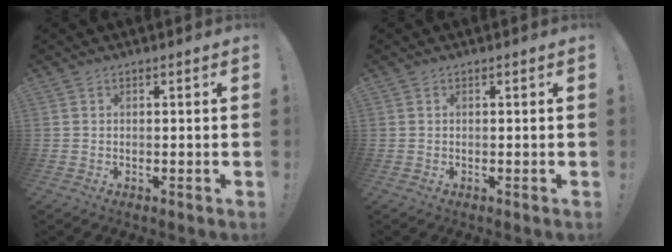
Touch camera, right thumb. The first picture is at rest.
{"total": 0.0}